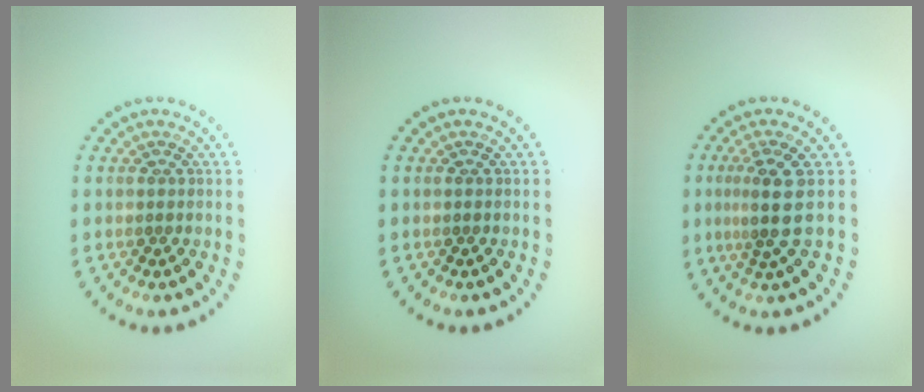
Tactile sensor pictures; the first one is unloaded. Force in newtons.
{"total": 0.0}
{"total": 2.7, "press": 2.0, "slide": 1.7}